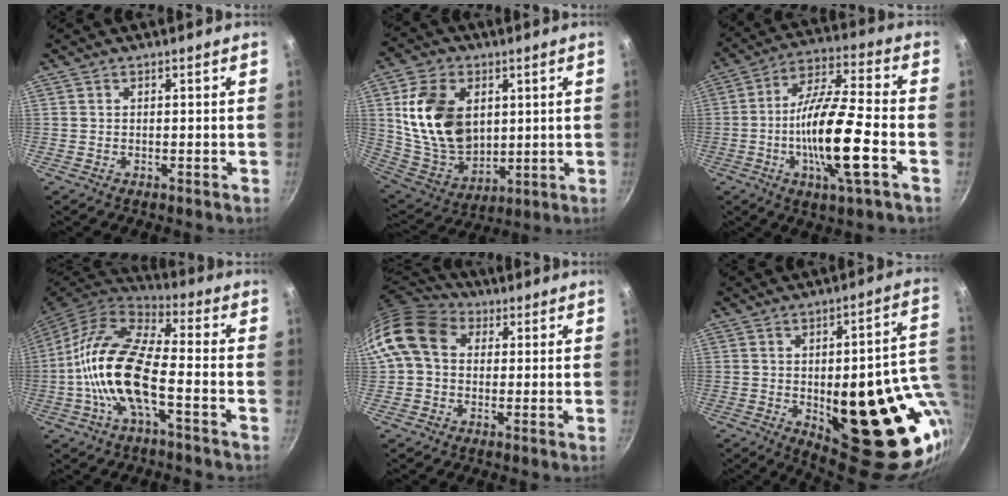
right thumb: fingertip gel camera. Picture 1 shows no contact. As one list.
[{"total": 18.2, "force": [3.7, 12.8, 12.4], "torque": [-0.204, -0.022, 0.085]}, {"total": 17.1, "force": [-4.6, 3.7, 16.0], "torque": [-0.289, 0.026, -0.095]}, {"total": 16.2, "force": [-3.7, 6.2, 14.6], "torque": [-0.281, 0.035, -0.089]}, {"total": 13.0, "force": [2.8, 10.1, 7.7], "torque": [-0.136, 0.025, 0.033]}, {"total": 27.8, "force": [-3.7, 11.1, 25.2], "torque": [-0.274, -0.009, -0.029]}]